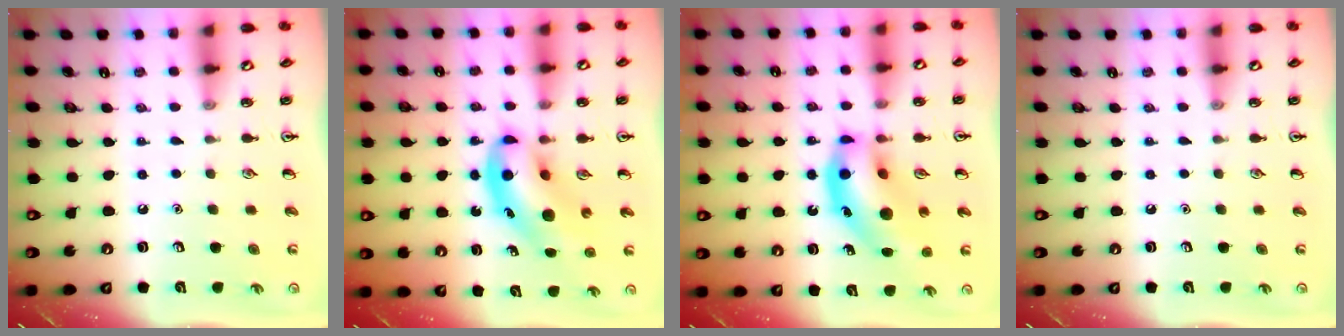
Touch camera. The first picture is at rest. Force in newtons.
{"total": 10.6, "press": 10.2, "slide": 2.9}
{"total": 15.3, "press": 14.7, "slide": 4.5}
{"total": 0.0}